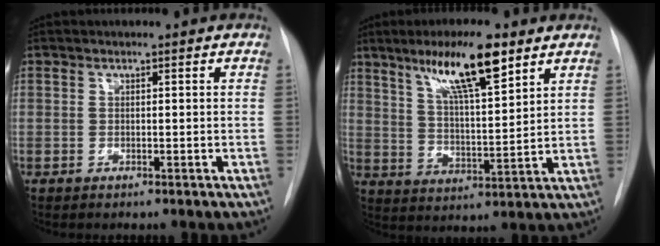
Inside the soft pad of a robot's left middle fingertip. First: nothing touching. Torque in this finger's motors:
{"motor_torque": [1.13, -1.01, 0.33, 0.07]}